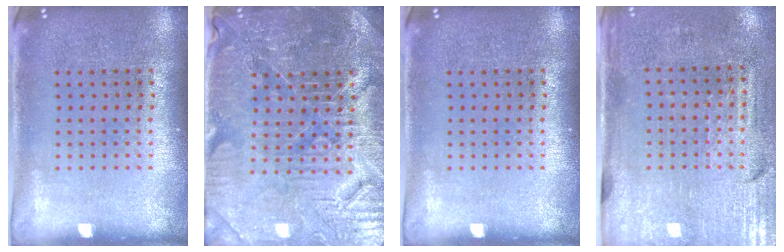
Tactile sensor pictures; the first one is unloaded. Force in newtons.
{"total": 4.6, "press": 4.4, "slide": 1.3}
{"total": 0.0}
{"total": 3.2, "press": 2.8, "slide": 1.5}